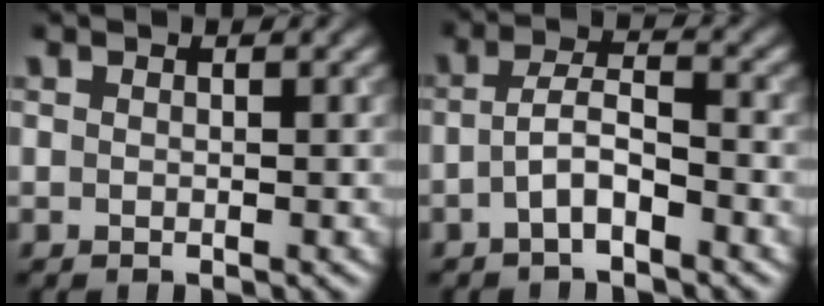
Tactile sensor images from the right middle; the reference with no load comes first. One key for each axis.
{"total": 3.0, "fx": -1.5, "fy": 0.9, "fz": 2.5, "tx": -0.052, "ty": 0.009, "tz": -0.035}